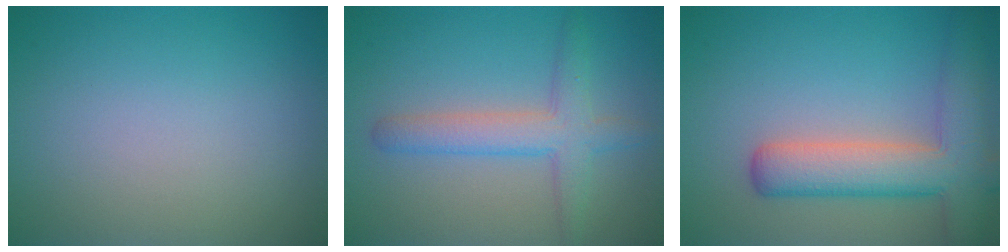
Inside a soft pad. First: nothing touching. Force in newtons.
{"total": 3.8, "press": 3.8, "slide": 0.2}
{"total": 7.1, "press": 7.1, "slide": 0.4}